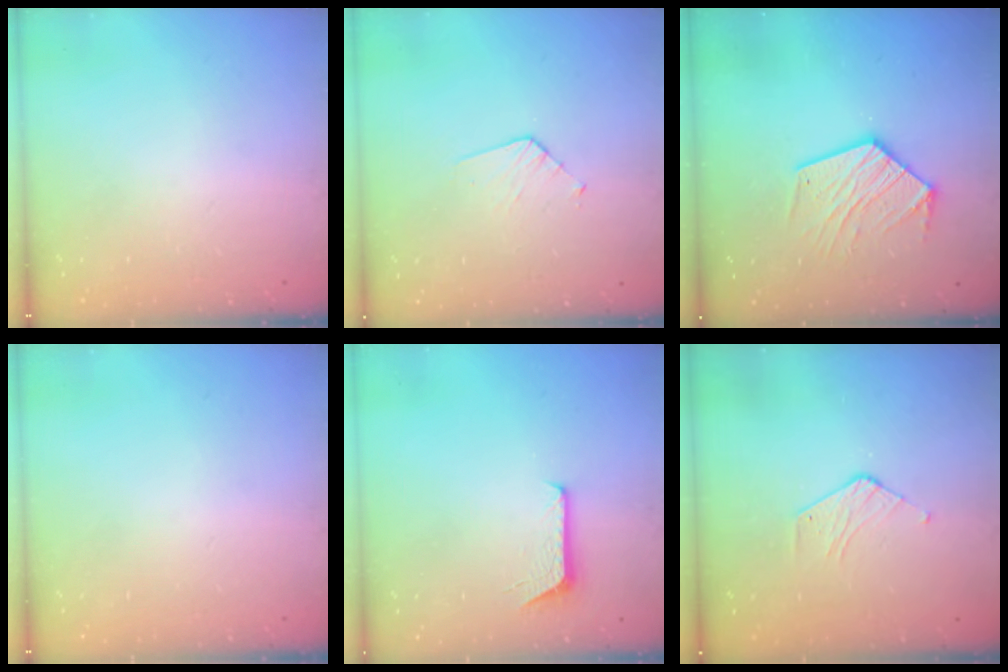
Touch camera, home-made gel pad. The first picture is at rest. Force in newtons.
{"total": 3.6, "press": 3.6, "slide": 0.3}
{"total": 14.2, "press": 14.1, "slide": 1.2}
{"total": 0.0}
{"total": 6.0, "press": 6.0, "slide": 0.5}
{"total": 3.8, "press": 3.8, "slide": 0.3}